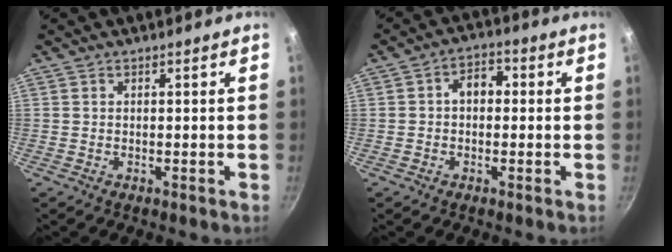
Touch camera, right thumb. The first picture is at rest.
{"total": 4.7, "force": [0.1, 3.5, 3.2], "torque": [-0.026, 0.016, -0.008]}